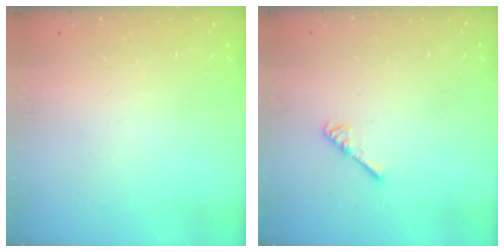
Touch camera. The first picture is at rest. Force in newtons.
{"total": 2.7, "press": 2.6, "slide": 0.4}